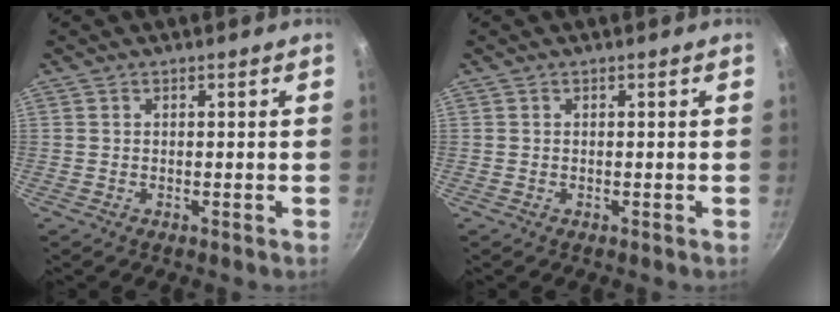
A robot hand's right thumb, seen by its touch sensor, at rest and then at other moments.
{"total": 0.0}